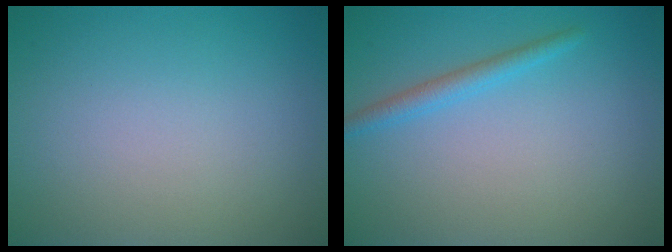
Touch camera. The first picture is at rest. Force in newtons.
{"total": 1.8, "press": 1.8, "slide": 0.1}